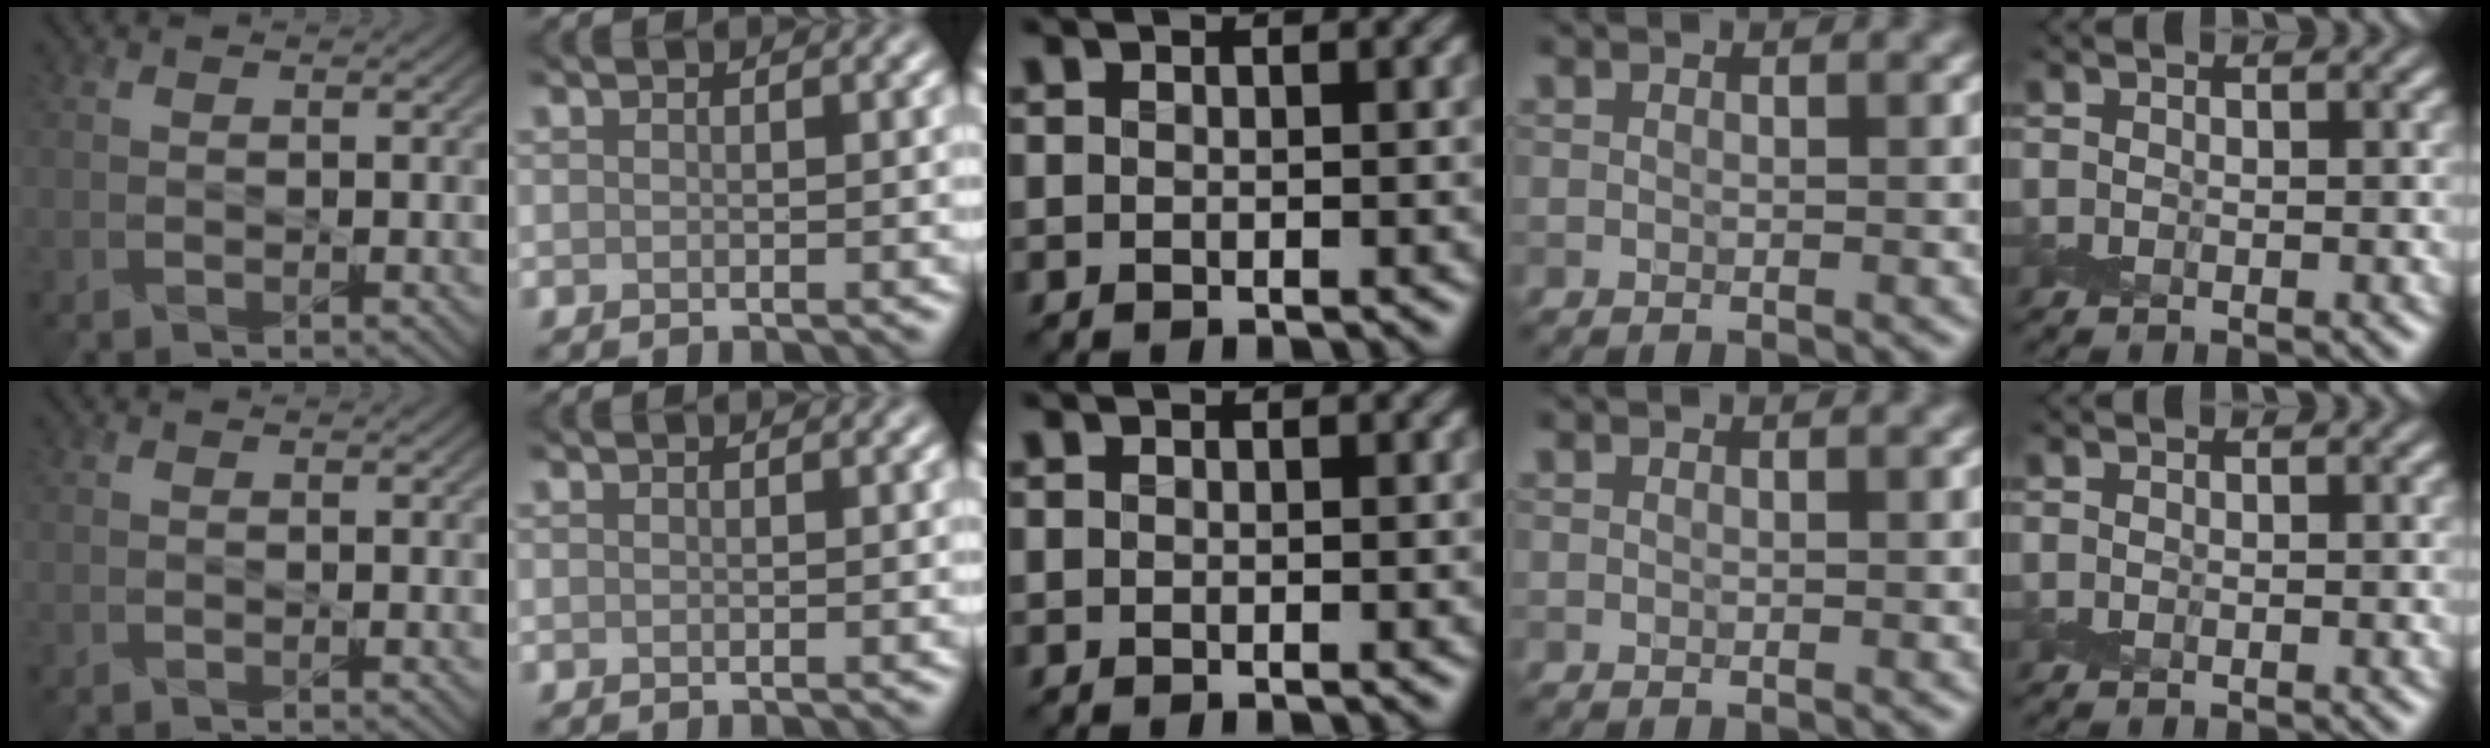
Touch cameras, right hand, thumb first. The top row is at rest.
{}